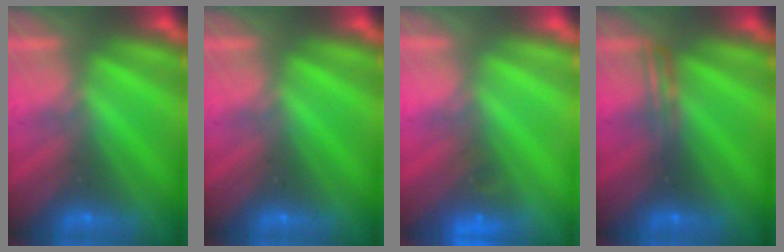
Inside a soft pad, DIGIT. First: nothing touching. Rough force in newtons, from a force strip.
{"total": 0.0}
{"total": 4.5}
{"total": 2.4}